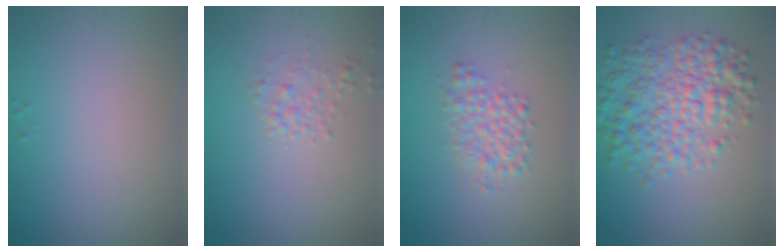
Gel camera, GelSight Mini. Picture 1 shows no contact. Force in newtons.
{"total": 1.3, "press": 1.2, "slide": 0.1}
{"total": 2.6, "press": 2.6, "slide": 0.0}
{"total": 6.3, "press": 6.3, "slide": 0.1}